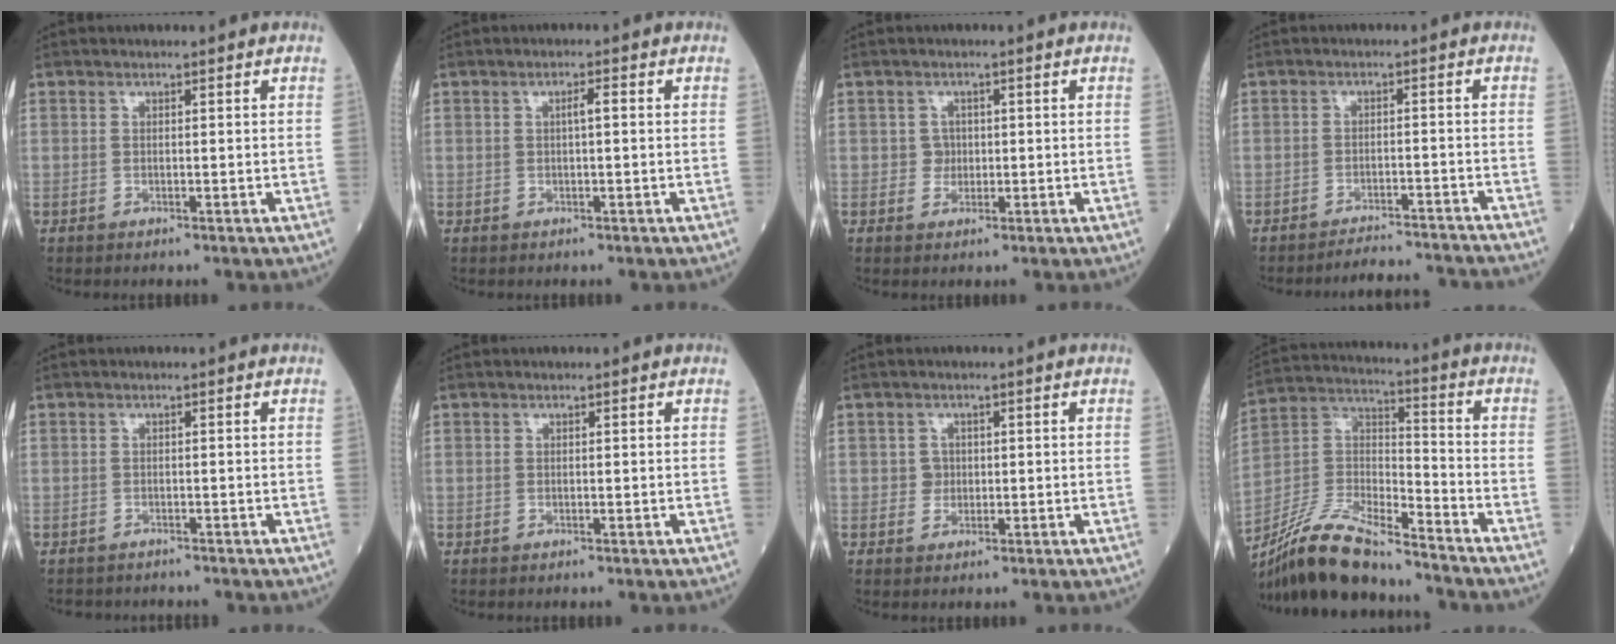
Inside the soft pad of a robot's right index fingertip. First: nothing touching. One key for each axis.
{"total": 1.8, "fx": 0.2, "fy": 0.2, "fz": 1.7, "tx": -0.029, "ty": 0.005, "tz": 0.003}
{"total": 1.9, "fx": 0.0, "fy": 1.8, "fz": 0.6, "tx": -0.004, "ty": 0.003, "tz": -0.001}
{"total": 8.0, "fx": -7.9, "fy": 0.1, "fz": 0.9, "tx": -0.003, "ty": 0.004, "tz": -0.108}
{"total": 2.4, "fx": -2.2, "fy": 1.0, "fz": -0.1, "tx": 0.000, "ty": -0.001, "tz": -0.035}
{"total": 0.0}
{"total": 1.8, "fx": 0.1, "fy": 1.7, "fz": 0.5, "tx": -0.005, "ty": 0.003, "tz": 0.001}
{"total": 16.2, "fx": -14.5, "fy": 2.4, "fz": 6.8, "tx": -0.134, "ty": 0.010, "tz": -0.272}